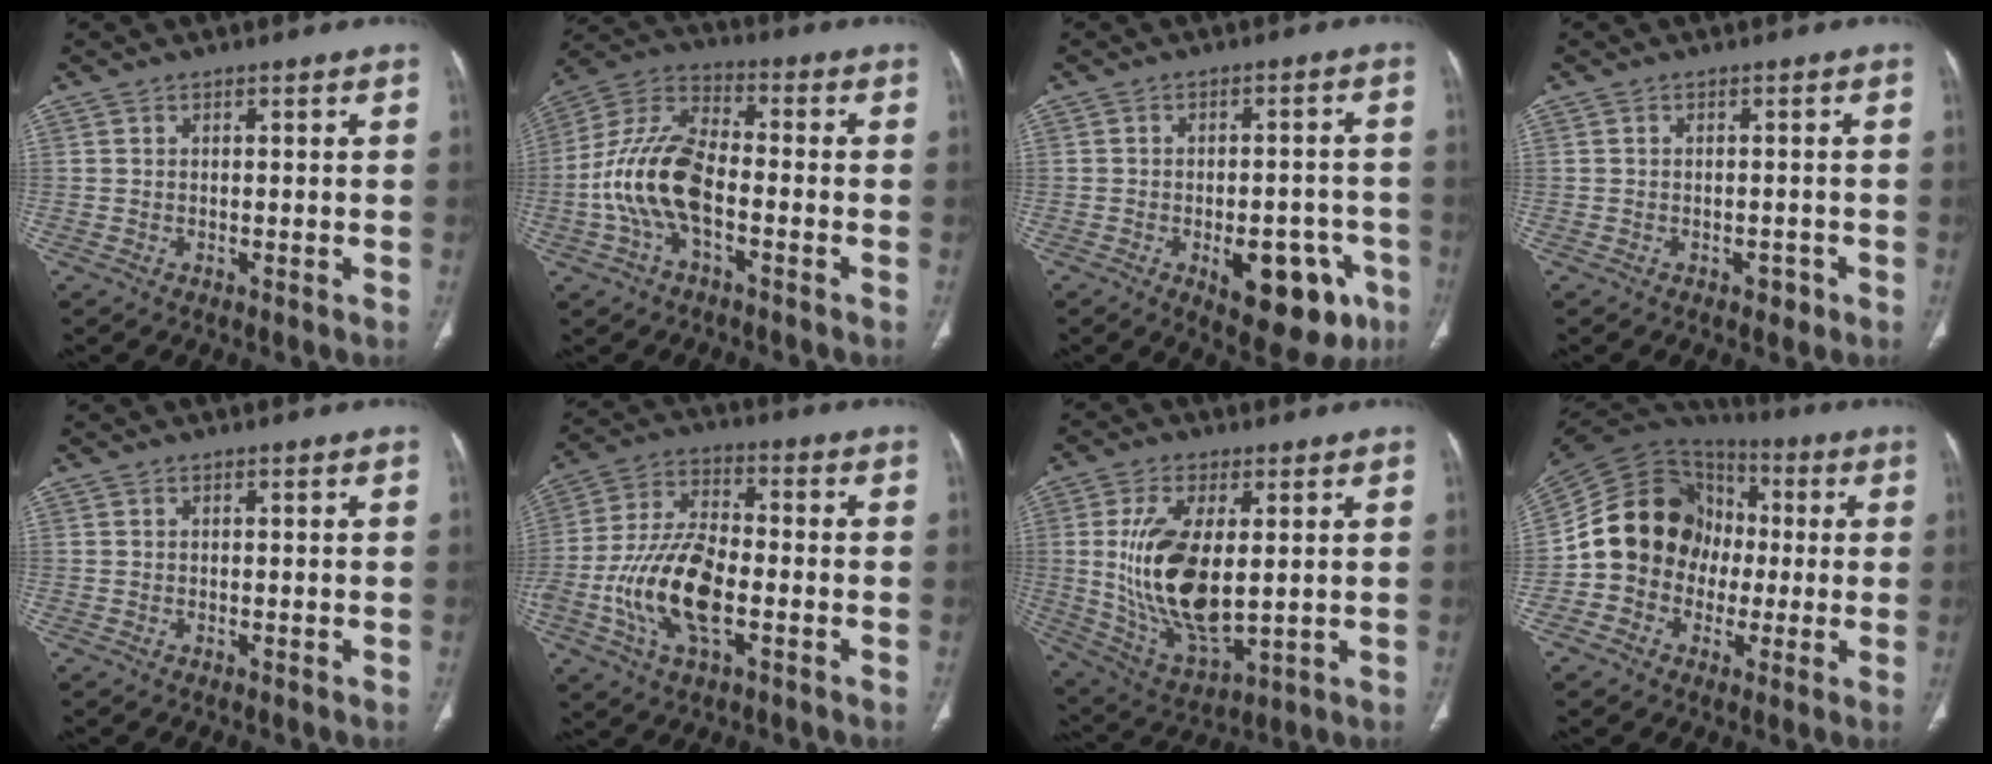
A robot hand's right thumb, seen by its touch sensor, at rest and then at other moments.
{"total": 14.2, "force": [-3.4, 7.2, 11.8], "torque": [-0.248, 0.039, -0.069]}
{"total": 14.7, "force": [-6.4, 7.1, 11.2], "torque": [-0.109, 0.025, -0.071]}
{"total": 1.7, "force": [-1.0, 1.2, 0.8], "torque": [-0.004, 0.005, -0.011]}
{"total": 0.0}
{"total": 15.5, "force": [-4.2, 7.4, 12.9], "torque": [-0.264, 0.024, -0.080]}
{"total": 17.0, "force": [1.5, 8.0, 14.9], "torque": [-0.289, -0.022, 0.045]}
{"total": 17.1, "force": [-1.4, 14.8, 8.4], "torque": [-0.121, 0.040, -0.032]}